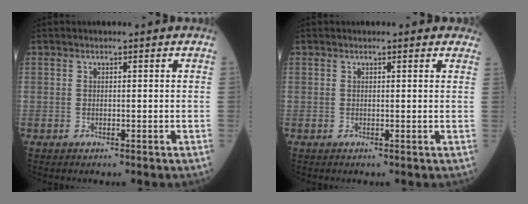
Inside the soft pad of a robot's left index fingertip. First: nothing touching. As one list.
[{"total": 2.5, "force": [2.0, 0.9, 1.0], "torque": [-0.008, 0.005, 0.010]}]